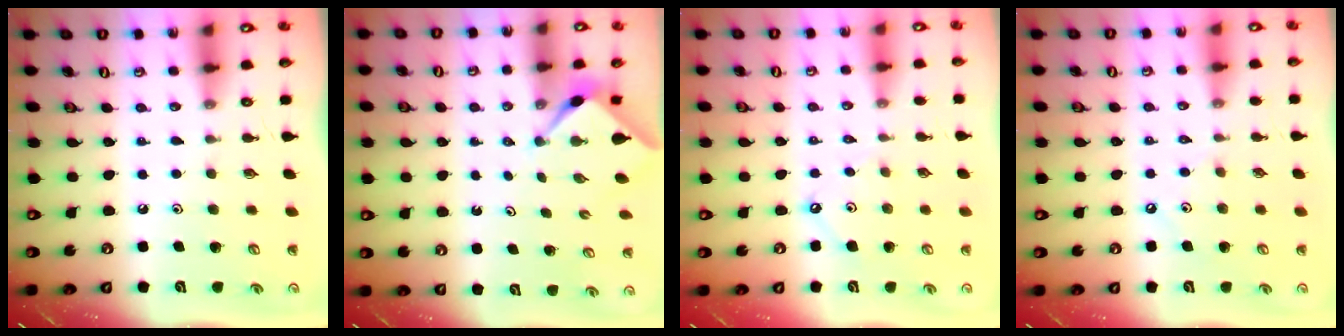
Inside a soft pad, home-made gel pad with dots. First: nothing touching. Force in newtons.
{"total": 2.4, "press": 2.4, "slide": 0.3}
{"total": 3.5, "press": 3.5, "slide": 0.1}
{"total": 5.5, "press": 5.4, "slide": 0.8}